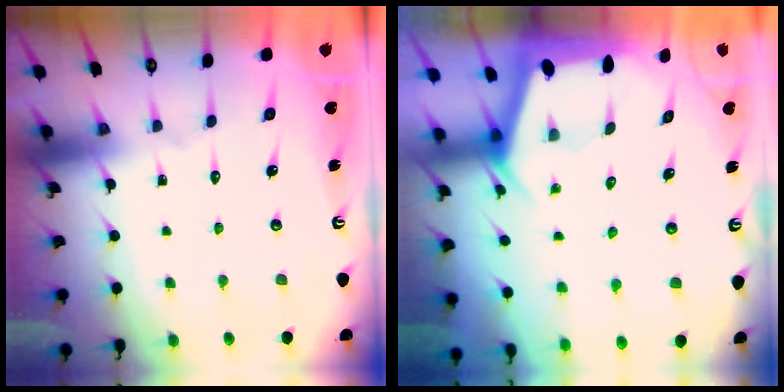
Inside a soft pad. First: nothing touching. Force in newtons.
{"total": 2.9, "press": 2.9, "slide": 0.2}